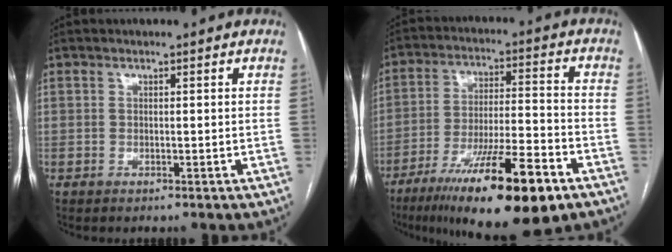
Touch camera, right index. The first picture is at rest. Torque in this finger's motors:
{"motor_torque": [1.70, -0.44, 1.05, 0.21]}